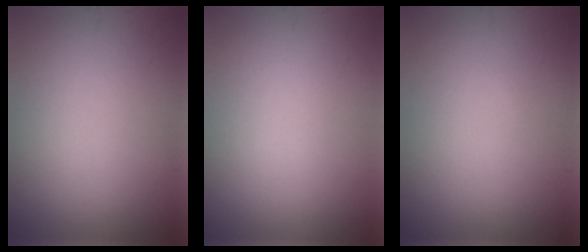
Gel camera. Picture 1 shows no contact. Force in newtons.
{"total": 0.0}
{"total": 0.0}